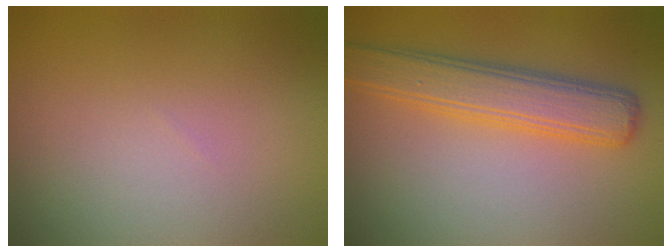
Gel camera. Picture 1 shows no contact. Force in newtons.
{"total": 5.1, "press": 5.1, "slide": 0.1}